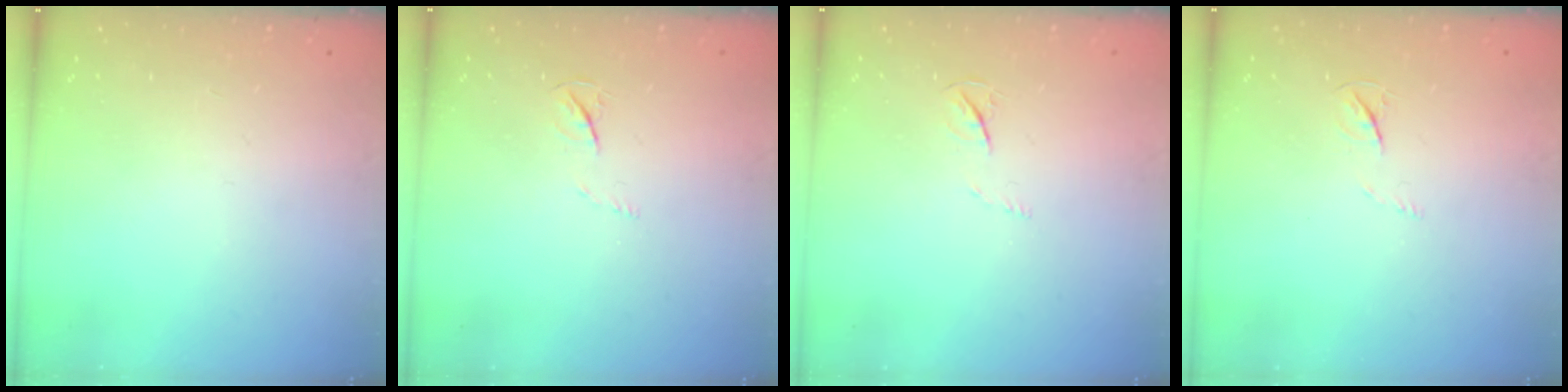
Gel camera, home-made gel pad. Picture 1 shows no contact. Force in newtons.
{"total": 3.1, "press": 3.1, "slide": 0.5}
{"total": 3.1, "press": 3.1, "slide": 0.5}
{"total": 3.6, "press": 3.6, "slide": 0.5}